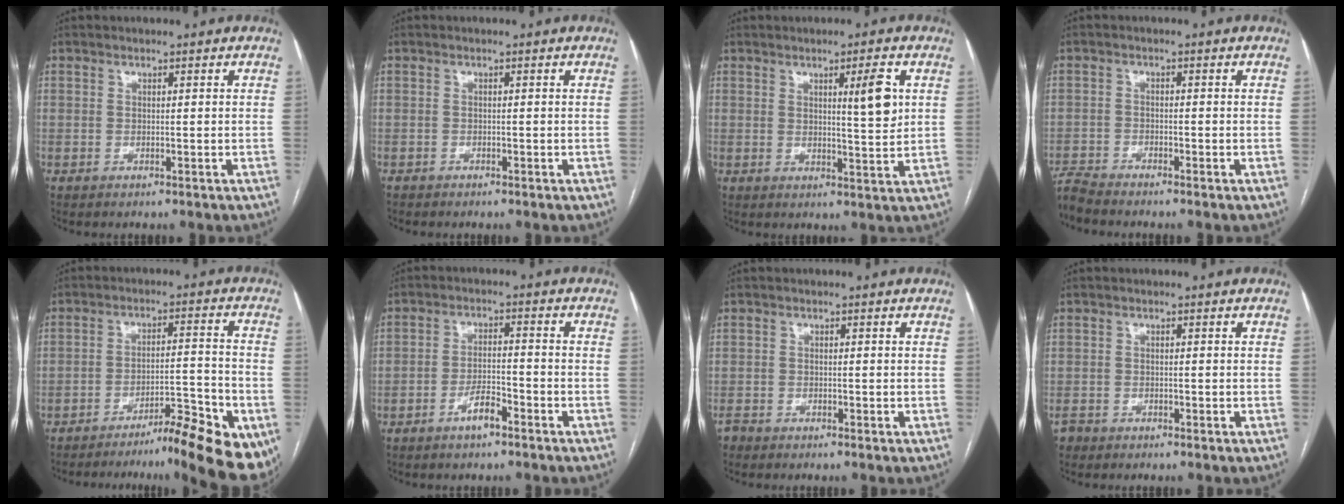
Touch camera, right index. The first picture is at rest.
{"total": 0.6, "force": [-0.6, 0.3, 0.0], "torque": [-0.006, 0.001, -0.013]}
{"total": 5.8, "force": [1.9, 0.4, 5.4], "torque": [-0.080, -0.008, 0.028]}
{"total": 3.4, "force": [-3.3, -0.6, 0.2], "torque": [-0.007, -0.019, -0.066]}
{"total": 14.6, "force": [-10.8, 1.2, 9.7], "torque": [-0.085, 0.021, -0.159]}
{"total": 4.1, "force": [-2.7, 1.0, 2.9], "torque": [-0.054, 0.003, -0.050]}
{"total": 1.1, "force": [-0.8, 0.7, -0.2], "torque": [0.005, 0.002, -0.020]}
{"total": 1.5, "force": [-1.0, 1.1, -0.2], "torque": [0.001, 0.005, -0.022]}